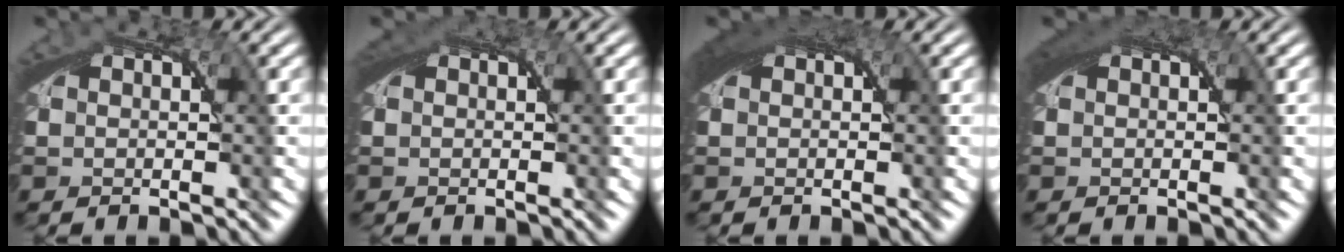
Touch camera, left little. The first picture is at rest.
{"total": 1.1, "force": [0.5, 0.7, 0.7], "torque": [-0.012, 0.000, 0.007]}
{"total": 2.6, "force": [1.0, 1.2, 2.1], "torque": [-0.040, 0.000, 0.017]}
{"total": 1.9, "force": [0.8, 0.9, 1.4], "torque": [-0.029, -0.001, 0.013]}